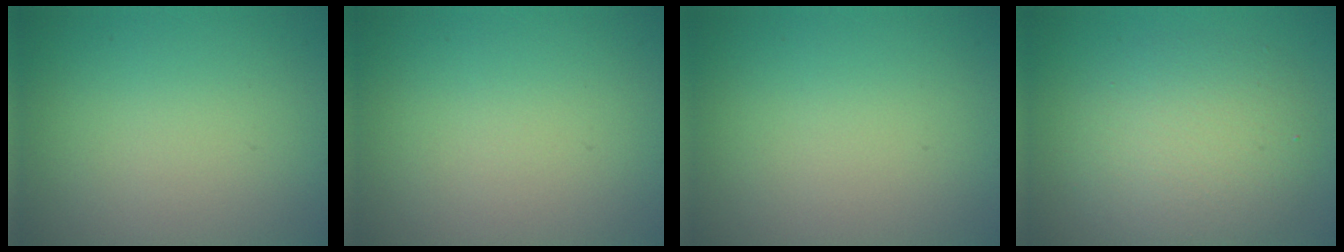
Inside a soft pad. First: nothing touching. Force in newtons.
{"total": 0.0}
{"total": 0.0}
{"total": 5.1, "press": 5.1, "slide": 0.3}